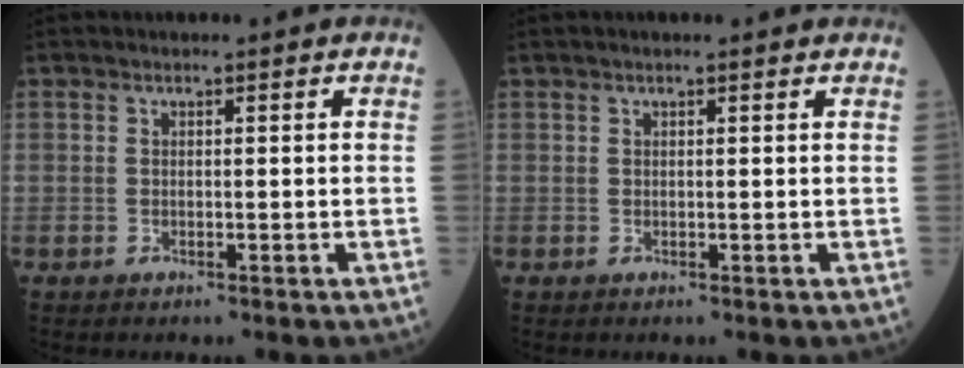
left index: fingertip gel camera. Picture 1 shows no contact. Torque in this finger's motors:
{"motor_torque": [0.81, -1.33, 0.25, 0.05]}